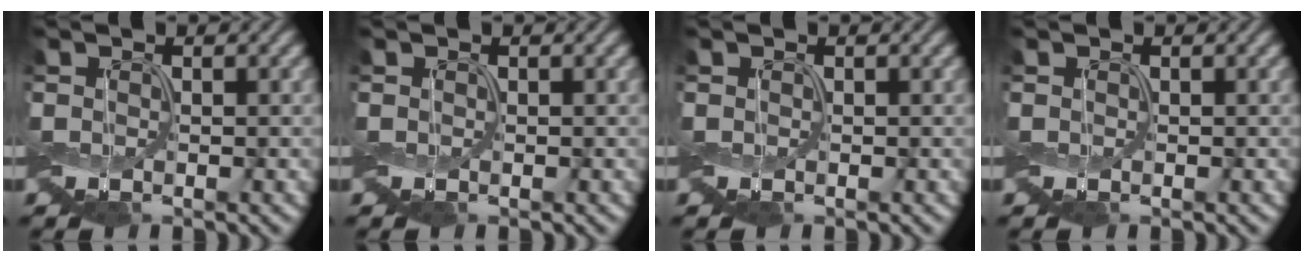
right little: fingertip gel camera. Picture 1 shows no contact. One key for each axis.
{"total": 0.0}
{"total": 0.0}
{"total": 0.0}